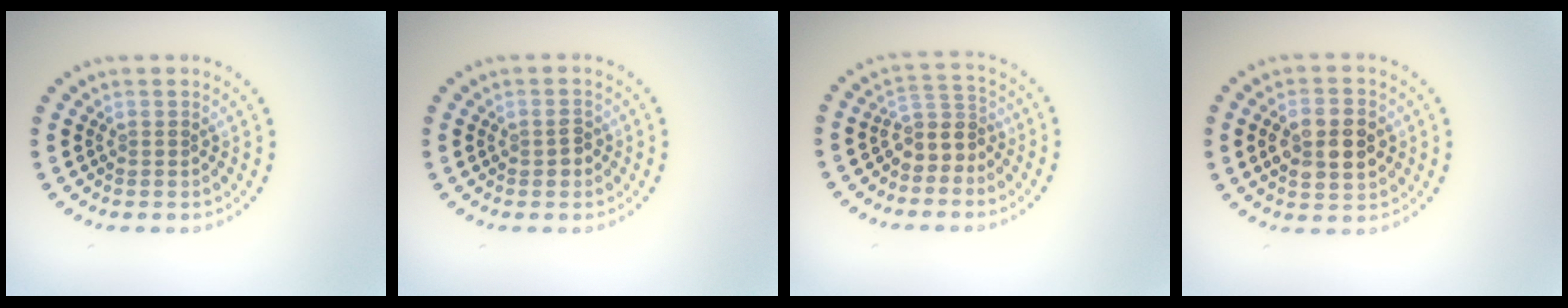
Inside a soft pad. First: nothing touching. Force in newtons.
{"total": 1.4, "press": 1.4, "slide": 0.1}
{"total": 2.8, "press": 2.3, "slide": 1.6}
{"total": 4.9, "press": 4.9, "slide": 0.2}